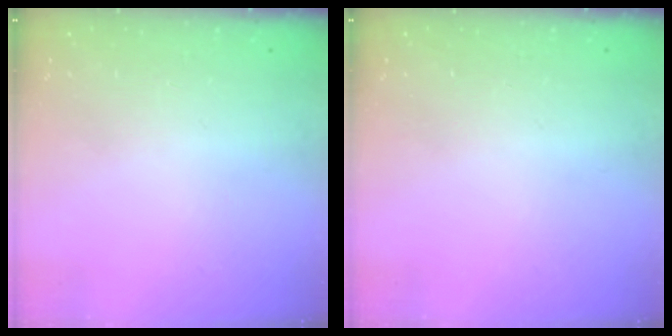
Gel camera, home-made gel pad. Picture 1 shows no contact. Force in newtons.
{"total": 0.0}